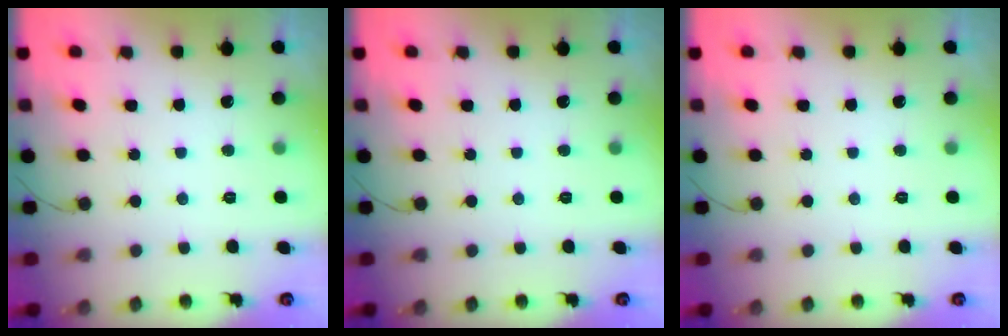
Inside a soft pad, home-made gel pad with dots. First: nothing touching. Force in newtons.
{"total": 0.0}
{"total": 0.0}